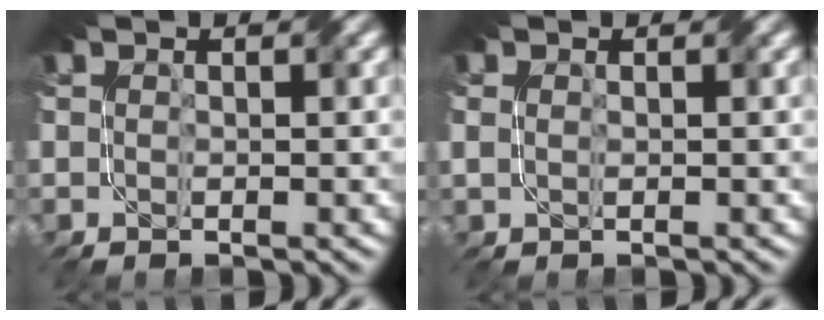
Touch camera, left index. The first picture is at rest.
{"total": 0.5, "force": [0.4, 0.3, 0.0], "torque": [-0.001, 0.002, 0.007]}